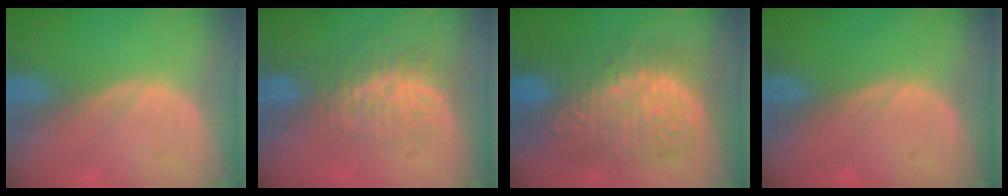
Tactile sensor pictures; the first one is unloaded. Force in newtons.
{"total": 7.7, "press": 7.3, "slide": 2.7}
{"total": 13.4, "press": 13.4, "slide": 1.3}
{"total": 0.0}